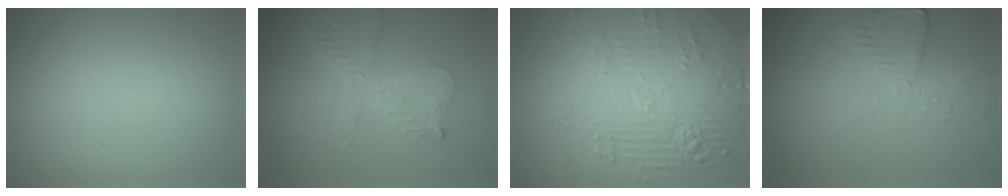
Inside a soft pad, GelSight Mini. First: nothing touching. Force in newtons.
{"total": 4.2, "press": 3.6, "slide": 2.2}
{"total": 9.0, "press": 6.2, "slide": 6.5}
{"total": 2.0, "press": 1.9, "slide": 0.6}